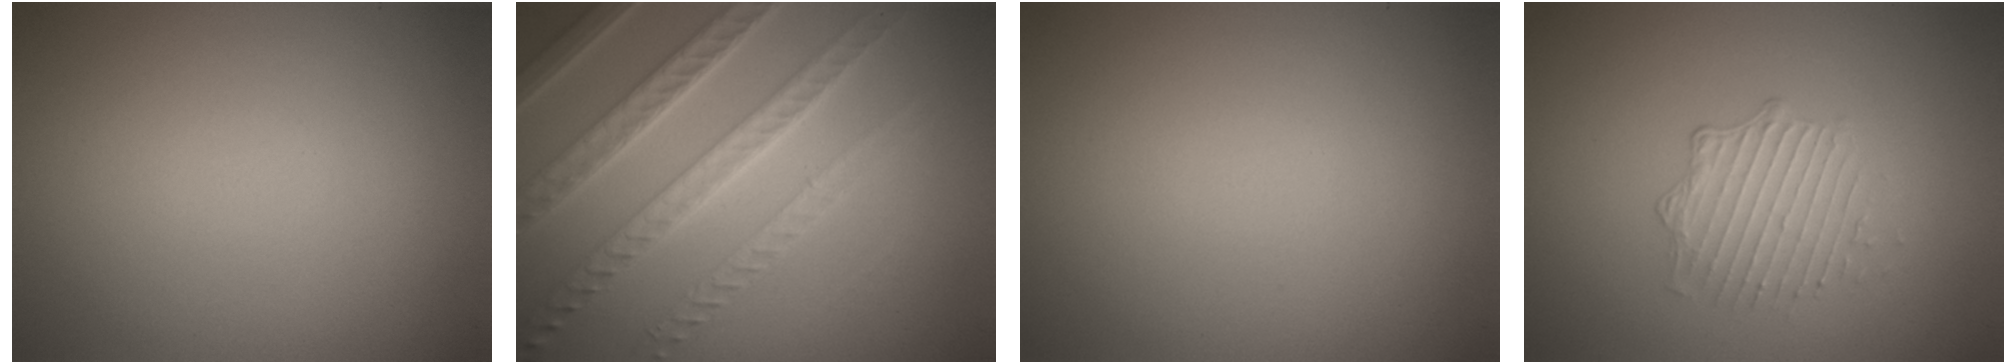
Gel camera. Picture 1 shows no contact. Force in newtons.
{"total": 7.2, "press": 5.2, "slide": 5.0}
{"total": 0.0}
{"total": 1.9, "press": 1.4, "slide": 1.4}